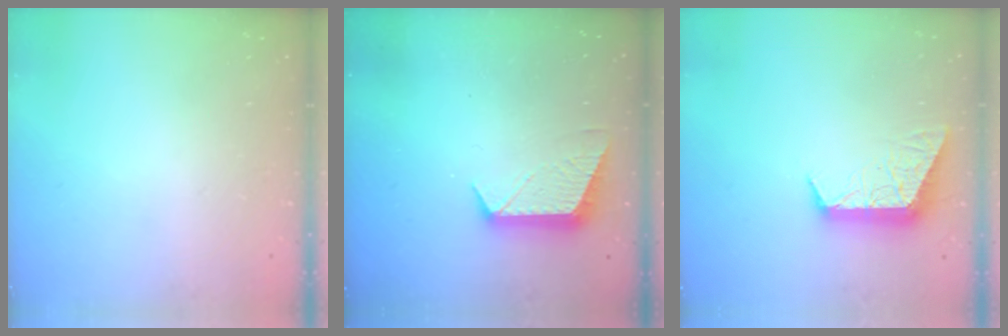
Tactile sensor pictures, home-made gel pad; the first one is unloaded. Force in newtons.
{"total": 10.1, "press": 10.1, "slide": 0.5}
{"total": 10.0, "press": 10.0, "slide": 0.3}